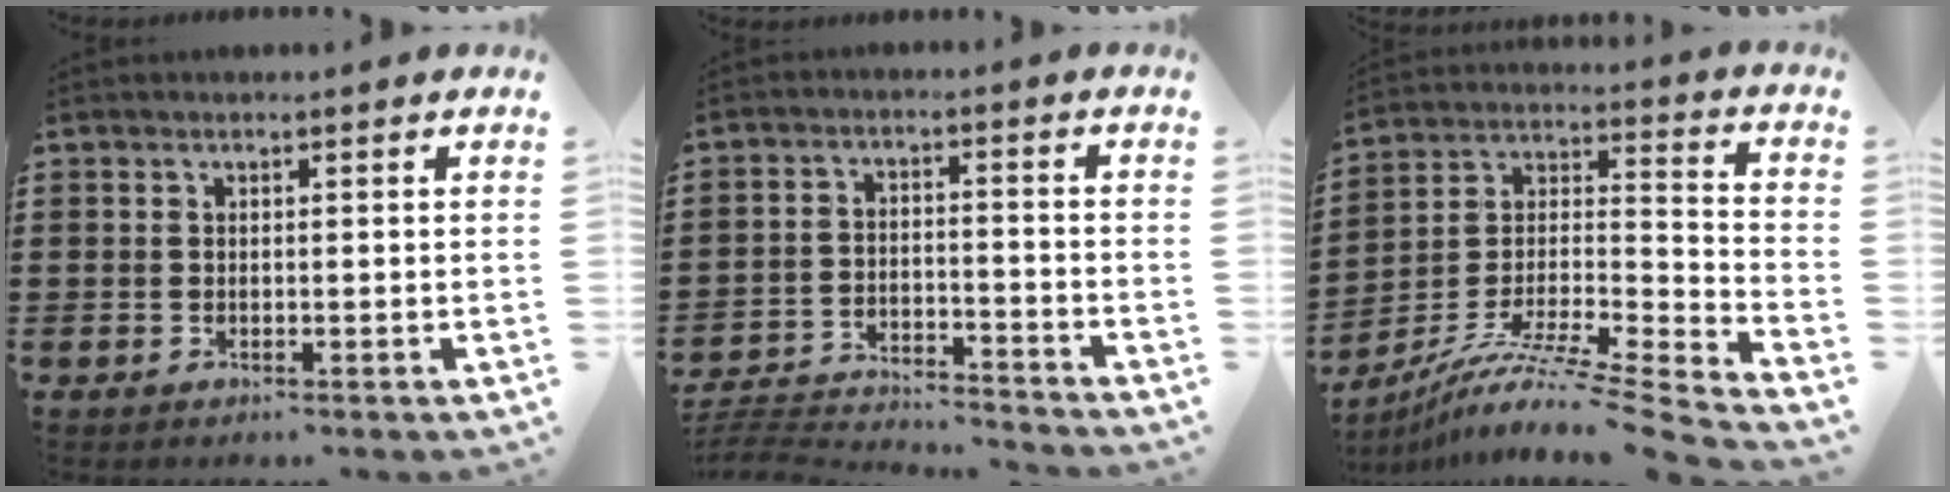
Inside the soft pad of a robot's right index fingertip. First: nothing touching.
{"total": 4.5, "force": [-4.4, 0.2, 0.8], "torque": [-0.030, -0.005, -0.096]}
{"total": 9.2, "force": [-7.4, 0.3, 5.5], "torque": [-0.097, -0.002, -0.148]}